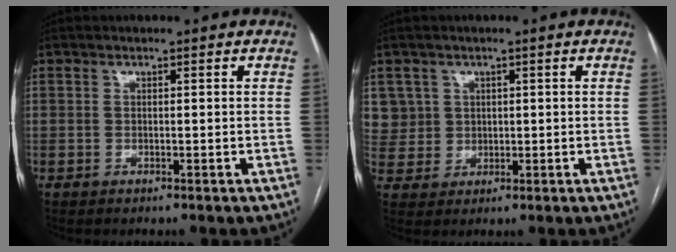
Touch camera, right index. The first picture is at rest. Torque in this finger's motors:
{"motor_torque": [0.35, 0.29, 0.02, 0.04]}